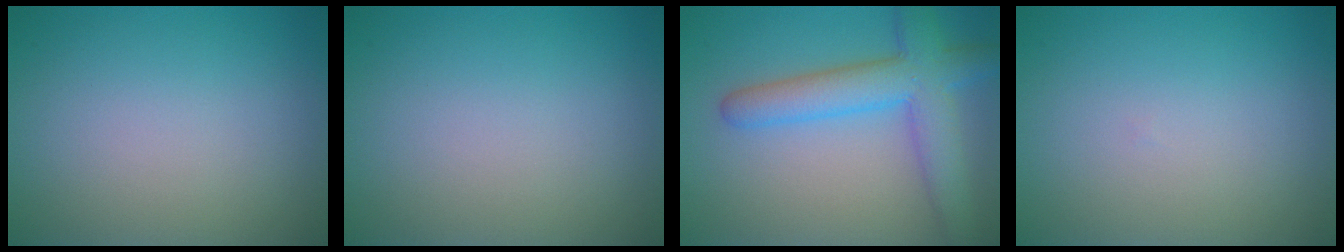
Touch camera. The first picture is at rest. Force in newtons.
{"total": 0.0}
{"total": 6.2, "press": 6.2, "slide": 0.3}
{"total": 0.0}